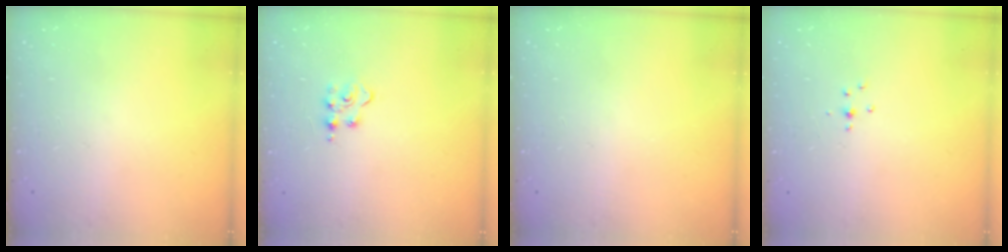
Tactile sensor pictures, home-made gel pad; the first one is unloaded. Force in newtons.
{"total": 3.7, "press": 3.6, "slide": 0.6}
{"total": 0.0}
{"total": 3.7, "press": 3.5, "slide": 1.3}